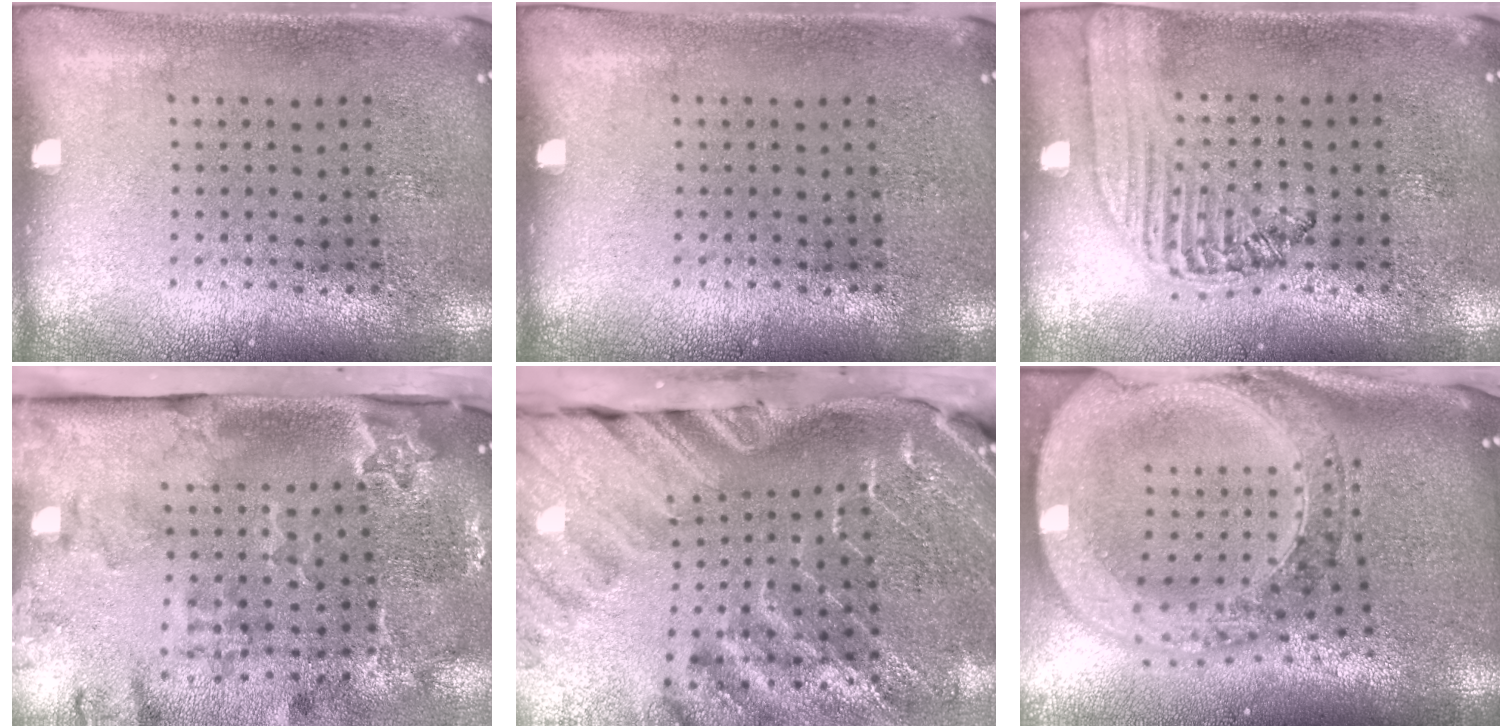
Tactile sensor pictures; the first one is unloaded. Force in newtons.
{"total": 0.0}
{"total": 1.5, "press": 1.4, "slide": 0.5}
{"total": 3.4, "press": 2.4, "slide": 2.4}
{"total": 4.4, "press": 3.3, "slide": 2.9}
{"total": 4.0, "press": 3.1, "slide": 2.5}